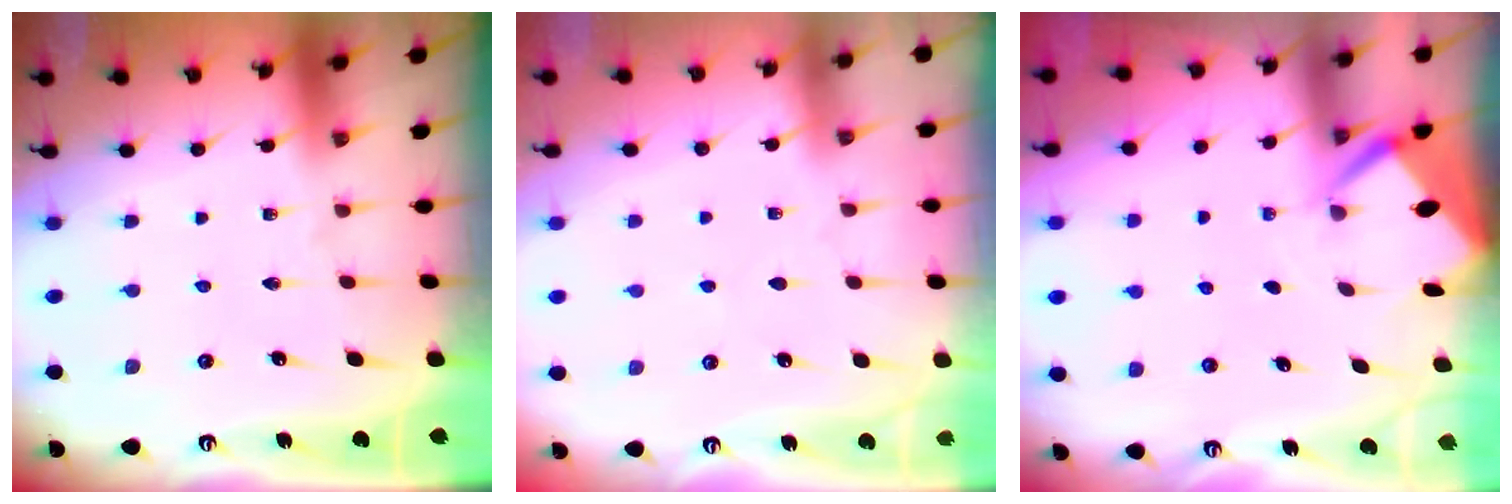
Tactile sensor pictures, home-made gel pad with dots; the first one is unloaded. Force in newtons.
{"total": 2.8, "press": 2.8, "slide": 0.4}
{"total": 2.7, "press": 2.6, "slide": 0.3}